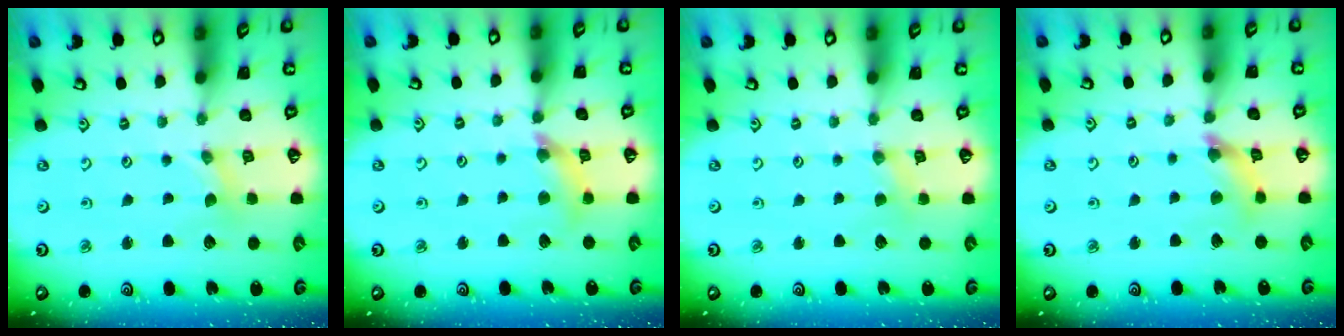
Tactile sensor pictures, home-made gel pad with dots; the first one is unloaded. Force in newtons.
{"total": 8.5, "press": 8.4, "slide": 1.0}
{"total": 1.9, "press": 1.8, "slide": 0.3}
{"total": 6.8, "press": 6.7, "slide": 0.6}